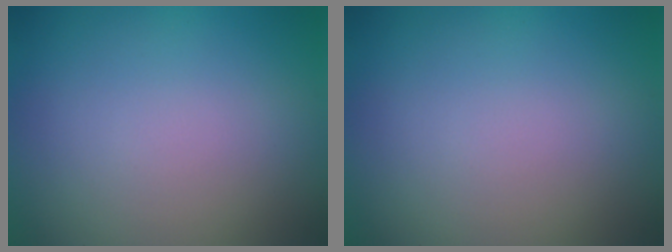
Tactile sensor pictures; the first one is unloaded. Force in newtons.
{"total": 0.0}